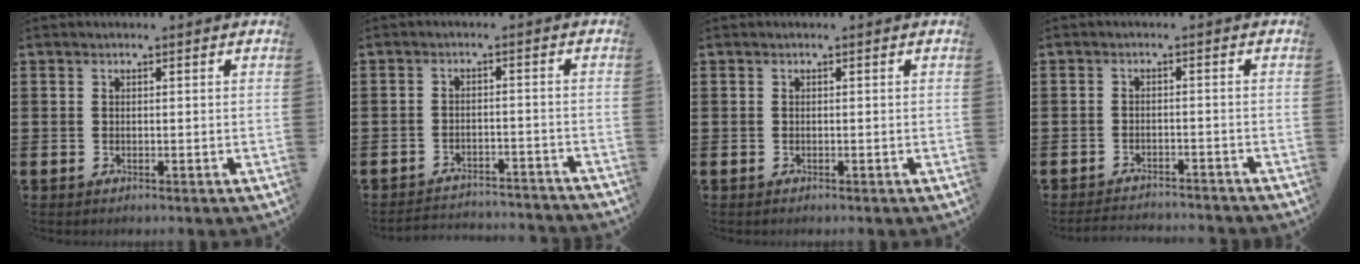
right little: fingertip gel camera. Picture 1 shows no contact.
{"total": 2.7, "force": [-2.7, 0.0, -0.1], "torque": [-0.004, 0.004, -0.059]}
{"total": 0.0}
{"total": 2.2, "force": [-2.2, 0.0, 0.1], "torque": [-0.005, 0.002, -0.046]}